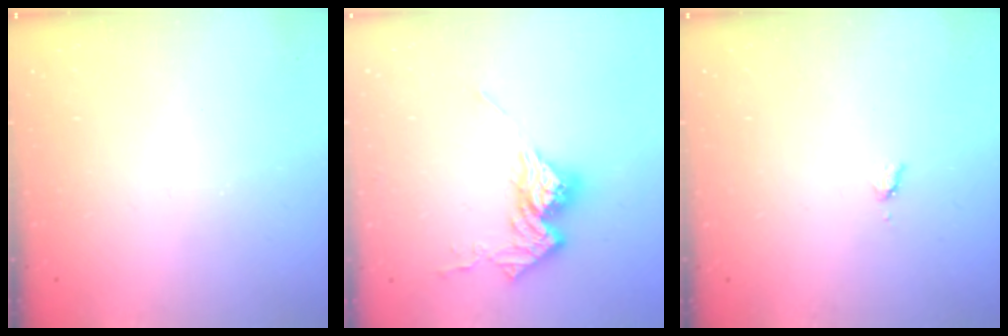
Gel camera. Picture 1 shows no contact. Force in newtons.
{"total": 14.1, "press": 14.1, "slide": 1.4}
{"total": 3.4, "press": 3.4, "slide": 0.4}